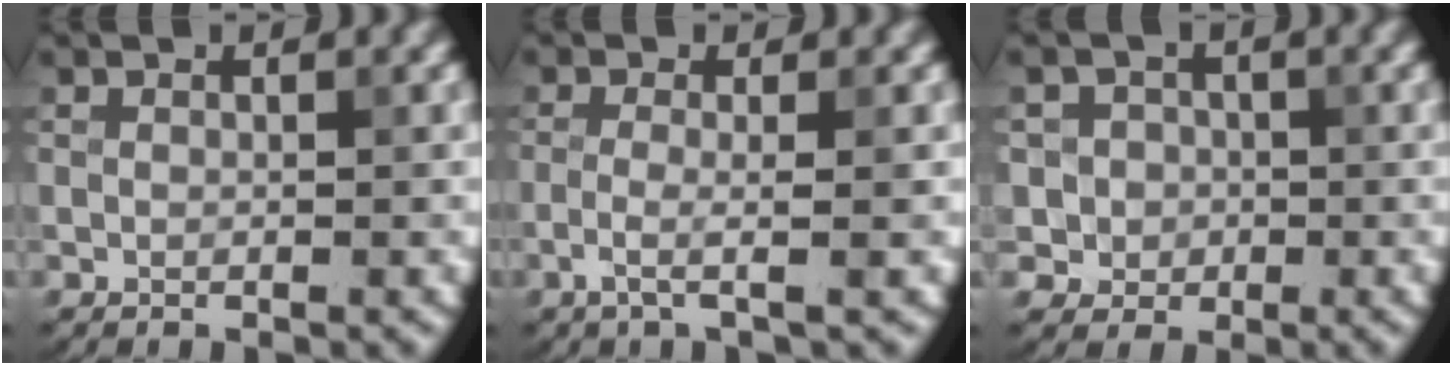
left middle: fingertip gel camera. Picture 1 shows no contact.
{"total": 2.4, "force": [-0.5, 0.6, 2.2], "torque": [-0.039, -0.005, -0.019]}
{"total": 3.7, "force": [0.2, 3.6, 0.9], "torque": [0.002, 0.018, -0.003]}